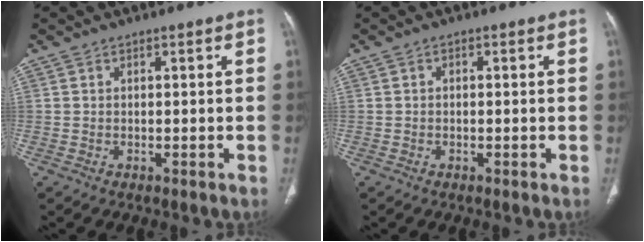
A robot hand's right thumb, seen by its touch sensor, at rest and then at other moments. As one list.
[{"total": 0.5, "force": [-0.1, 0.4, 0.4], "torque": [-0.001, 0.001, -0.007]}]